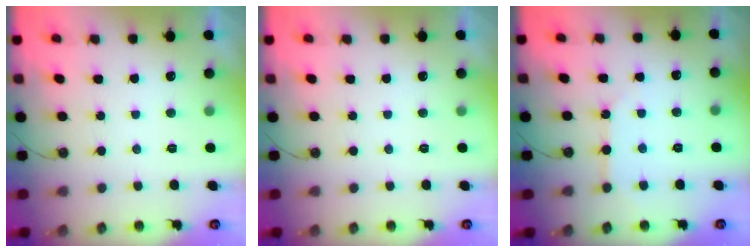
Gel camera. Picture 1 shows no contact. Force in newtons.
{"total": 0.0}
{"total": 4.6, "press": 4.6, "slide": 0.4}